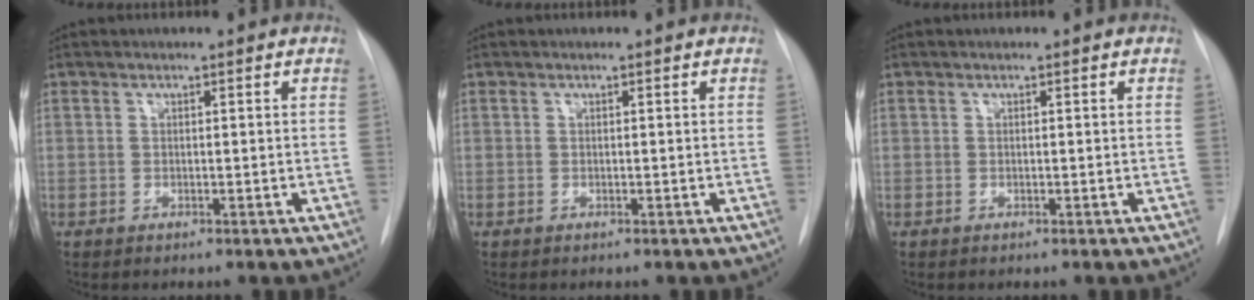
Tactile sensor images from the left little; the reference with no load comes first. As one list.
[{"total": 0.0}, {"total": 0.0}]